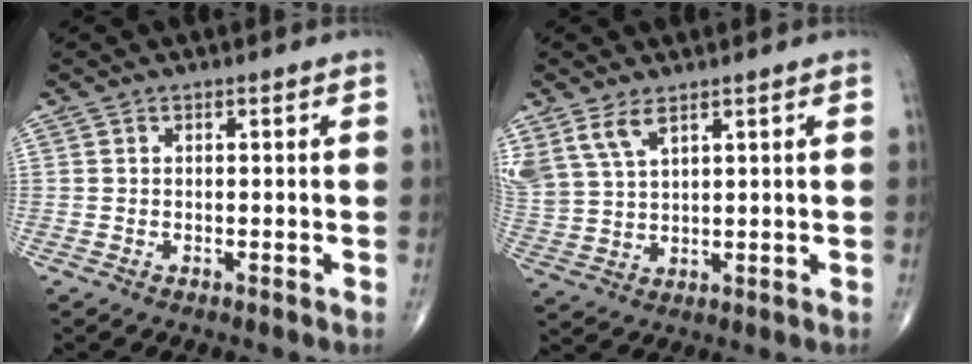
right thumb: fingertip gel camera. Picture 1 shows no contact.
{"total": 7.6, "force": [4.8, 3.4, 4.9], "torque": [-0.108, -0.010, 0.108]}